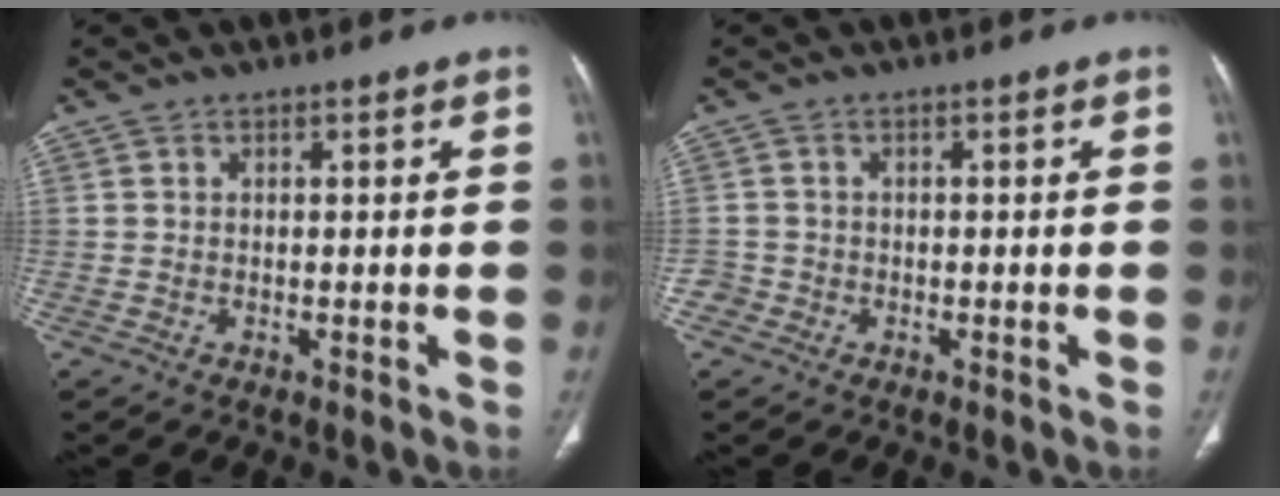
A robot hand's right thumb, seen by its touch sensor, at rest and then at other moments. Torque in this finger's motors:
{"motor_torque": [0.14, 0.04, 0.05, 0.26, 0.02]}